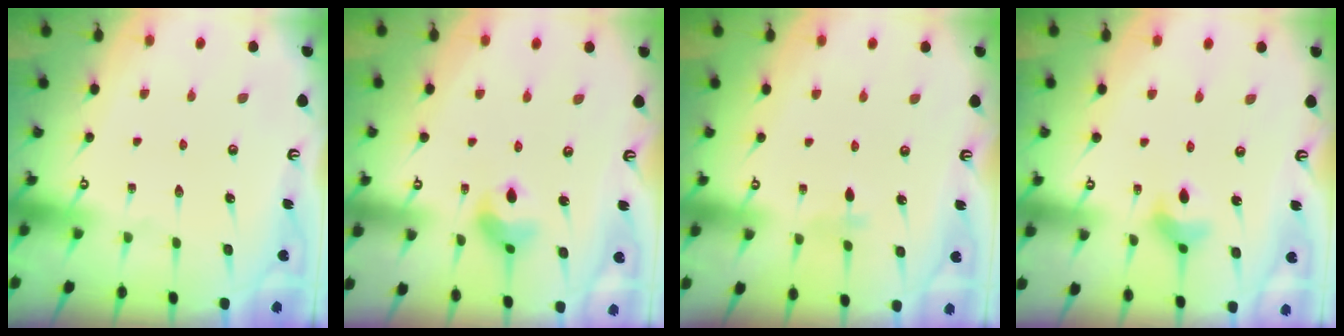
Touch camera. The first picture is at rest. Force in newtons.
{"total": 7.2, "press": 7.2, "slide": 0.3}
{"total": 2.8, "press": 2.7, "slide": 0.6}
{"total": 6.3, "press": 6.3, "slide": 0.6}